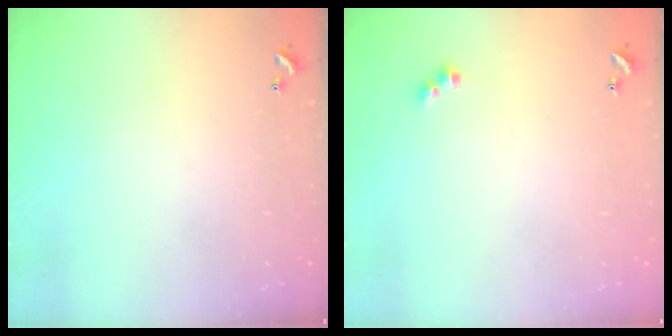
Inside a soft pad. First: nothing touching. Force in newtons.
{"total": 3.0, "press": 2.9, "slide": 0.5}